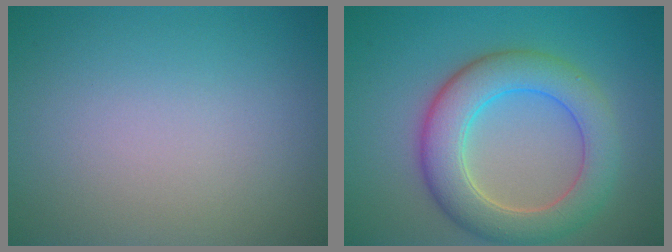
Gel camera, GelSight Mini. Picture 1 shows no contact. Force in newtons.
{"total": 6.8, "press": 6.8, "slide": 0.3}